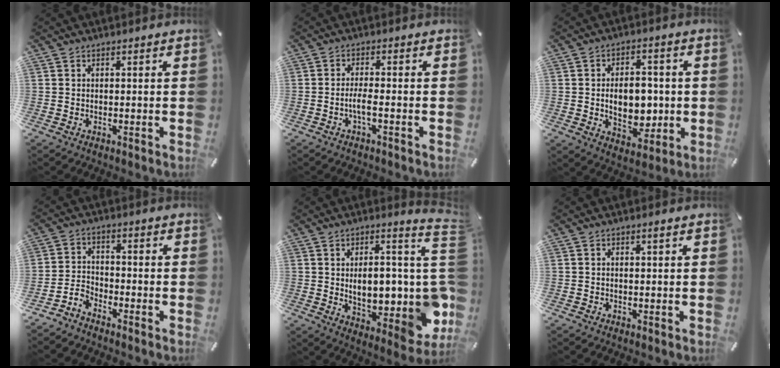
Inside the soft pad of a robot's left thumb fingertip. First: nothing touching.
{"total": 3.7, "force": [-1.5, 0.7, 3.3], "torque": [-0.072, -0.004, -0.030]}
{"total": 11.3, "force": [-0.6, 7.3, 8.6], "torque": [-0.131, -0.002, -0.013]}
{"total": 4.3, "force": [-3.6, 2.1, 1.1], "torque": [-0.030, 0.011, -0.072]}
{"total": 16.2, "force": [1.6, 5.7, 15.0], "torque": [-0.198, -0.035, 0.035]}
{"total": 1.0, "force": [0.0, 0.3, 1.0], "torque": [-0.018, 0.001, -0.001]}